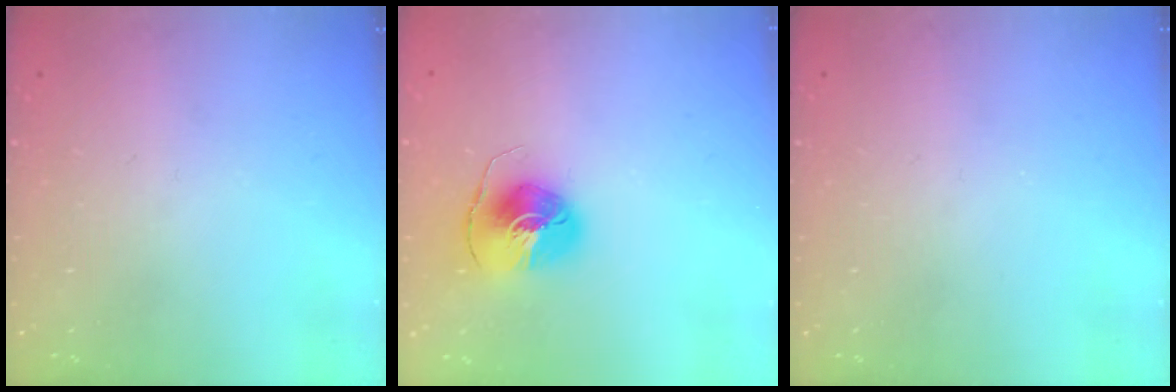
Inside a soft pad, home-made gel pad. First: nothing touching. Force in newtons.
{"total": 8.1, "press": 8.1, "slide": 0.3}
{"total": 0.0}